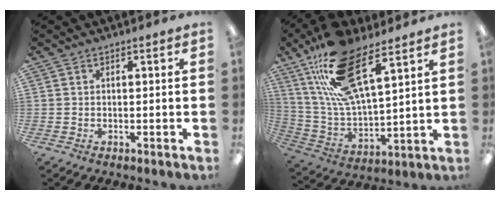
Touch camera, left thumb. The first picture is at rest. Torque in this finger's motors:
{"motor_torque": [0.40, 0.46, 1.36, -1.41, 0.27]}